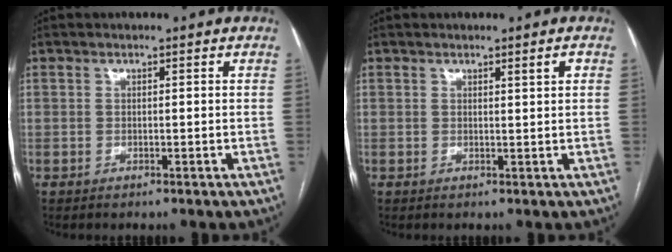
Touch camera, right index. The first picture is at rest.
{"total": 1.3, "force": [0.7, -0.1, 1.1], "torque": [-0.015, -0.003, 0.009]}